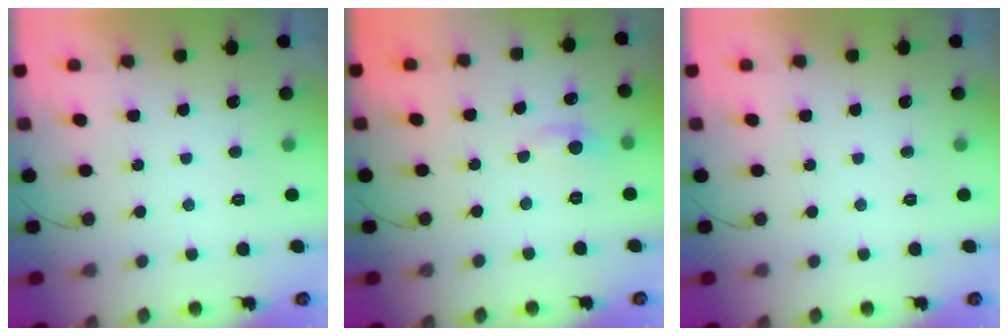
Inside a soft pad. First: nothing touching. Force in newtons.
{"total": 4.0, "press": 4.0, "slide": 0.5}
{"total": 0.0}